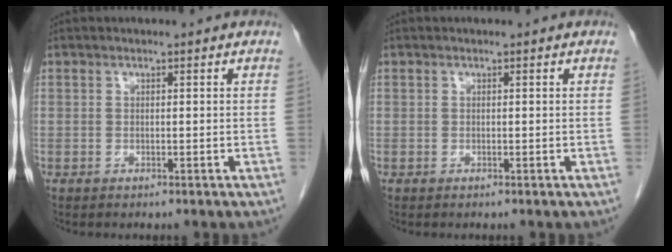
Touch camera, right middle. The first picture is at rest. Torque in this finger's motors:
{"motor_torque": [0.24, -0.01, 0.07, 0.01]}